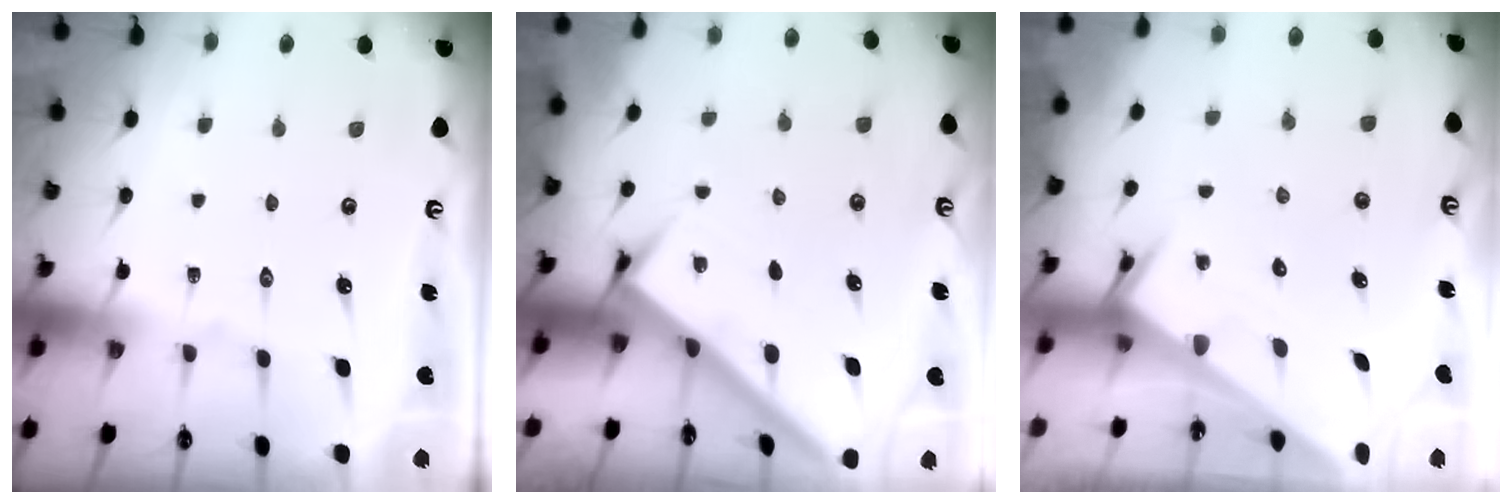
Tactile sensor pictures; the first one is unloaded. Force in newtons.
{"total": 2.9, "press": 2.9, "slide": 0.1}
{"total": 3.3, "press": 3.2, "slide": 0.2}